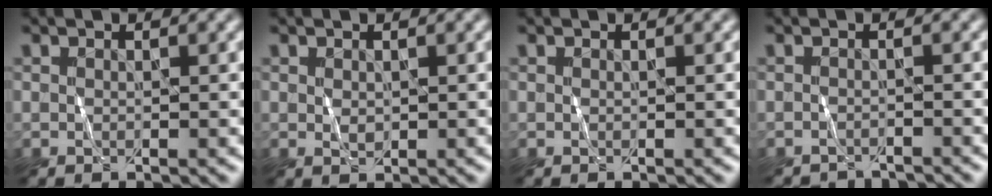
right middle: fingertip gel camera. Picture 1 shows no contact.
{"total": 0.6, "force": [0.1, 0.4, 0.4], "torque": [-0.012, -0.002, 0.007]}
{"total": 0.0}
{"total": 2.6, "force": [-2.6, 0.0, 0.1], "torque": [0.002, -0.010, -0.040]}